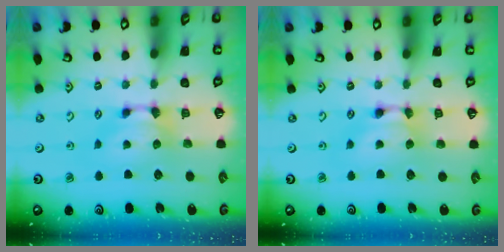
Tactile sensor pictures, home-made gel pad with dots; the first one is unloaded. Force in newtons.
{"total": 1.6, "press": 1.5, "slide": 0.2}